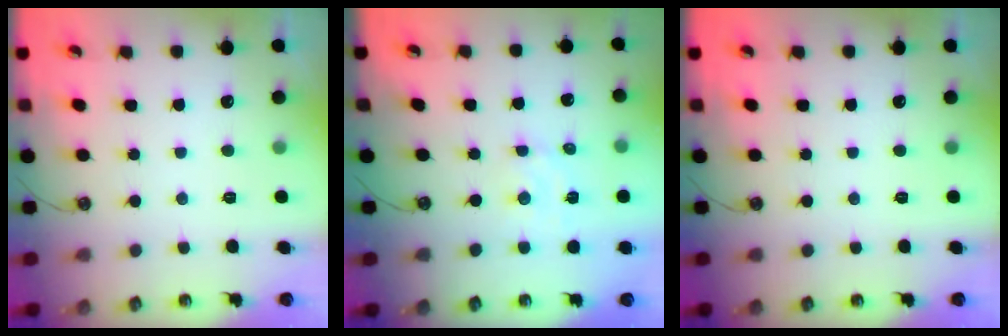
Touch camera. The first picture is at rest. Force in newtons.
{"total": 2.9, "press": 2.9, "slide": 0.6}
{"total": 0.0}